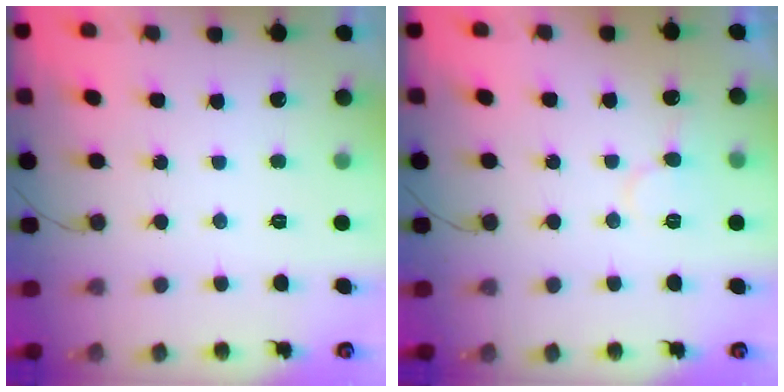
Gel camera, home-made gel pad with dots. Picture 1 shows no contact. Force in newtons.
{"total": 7.5, "press": 7.5, "slide": 0.5}